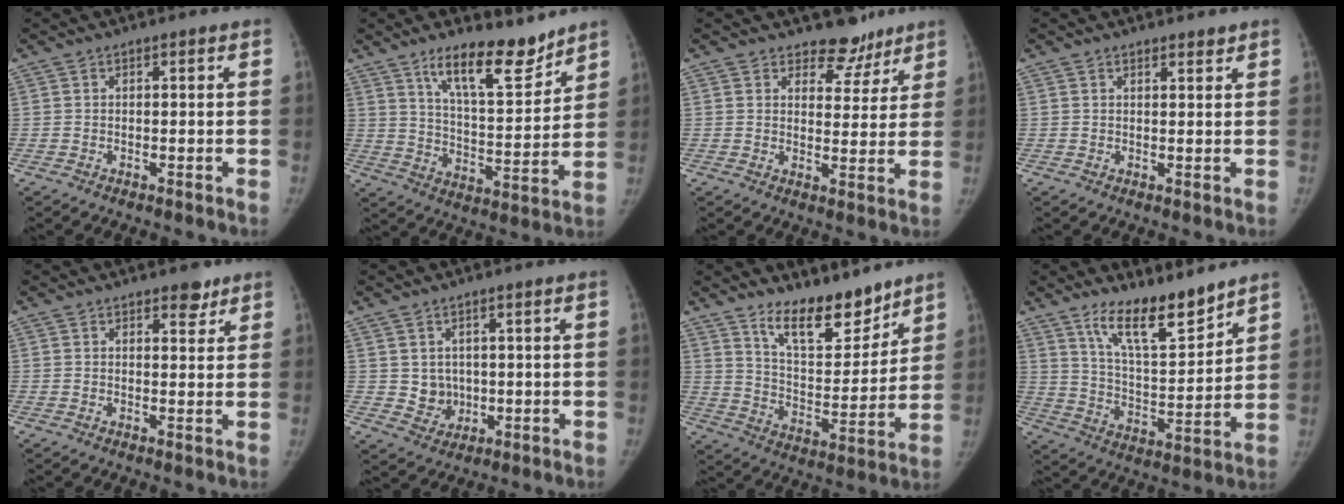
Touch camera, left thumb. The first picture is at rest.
{"total": 13.8, "force": [10.2, 4.3, 8.3], "torque": [-0.107, -0.077, 0.176]}
{"total": 6.3, "force": [5.2, 3.6, 1.0], "torque": [0.022, -0.037, 0.071]}
{"total": 1.4, "force": [1.3, 0.5, 0.4], "torque": [0.002, -0.010, 0.018]}
{"total": 3.0, "force": [2.1, 1.5, 1.4], "torque": [-0.002, -0.013, 0.029]}
{"total": 4.6, "force": [0.4, 4.1, 2.0], "torque": [-0.011, -0.005, 0.019]}
{"total": 13.5, "force": [10.6, 5.2, 6.5], "torque": [-0.068, -0.085, 0.187]}
{"total": 13.1, "force": [10.2, 3.4, 7.5], "torque": [-0.101, -0.080, 0.185]}